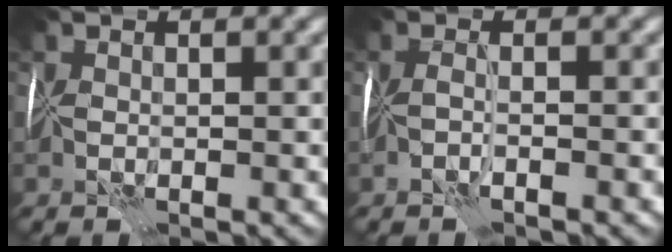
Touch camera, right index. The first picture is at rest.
{"total": 1.7, "force": [-1.0, -1.3, -0.3], "torque": [0.004, -0.003, -0.024]}